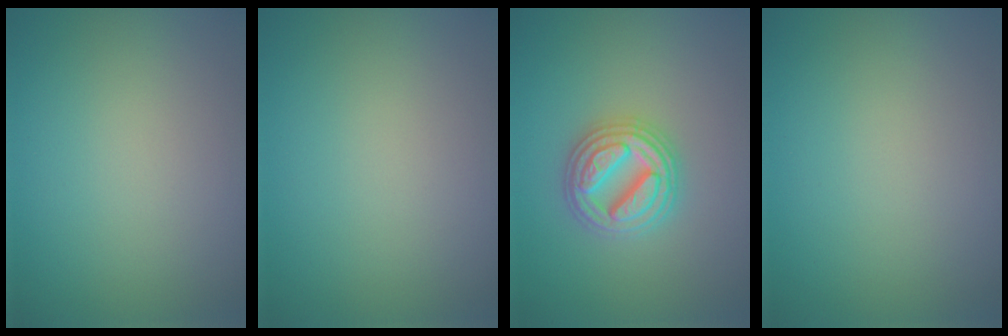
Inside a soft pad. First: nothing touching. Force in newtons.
{"total": 0.0}
{"total": 4.8, "press": 4.8, "slide": 0.8}
{"total": 0.0}